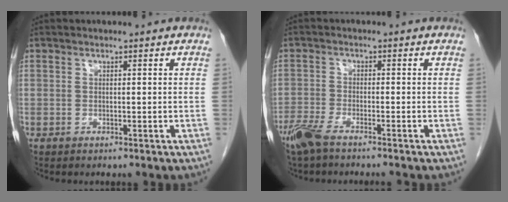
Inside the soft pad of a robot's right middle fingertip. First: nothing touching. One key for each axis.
{"total": 5.6, "fx": -4.5, "fy": 0.7, "fz": 3.2, "tx": -0.065, "ty": -0.014, "tz": -0.083}